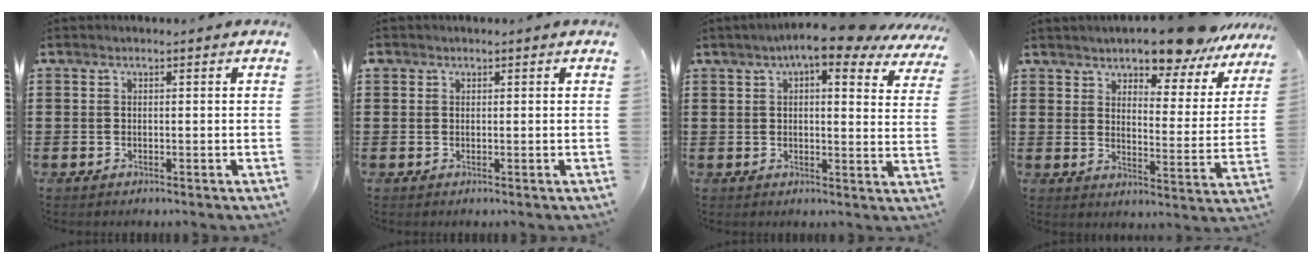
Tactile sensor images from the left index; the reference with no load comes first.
{"total": 0.7, "force": [0.4, 0.6, 0.1], "torque": [-0.005, 0.005, 0.007]}
{"total": 7.7, "force": [5.9, 1.2, 4.8], "torque": [-0.085, -0.018, 0.101]}
{"total": 7.8, "force": [7.4, 0.4, 2.2], "torque": [-0.050, -0.054, 0.129]}